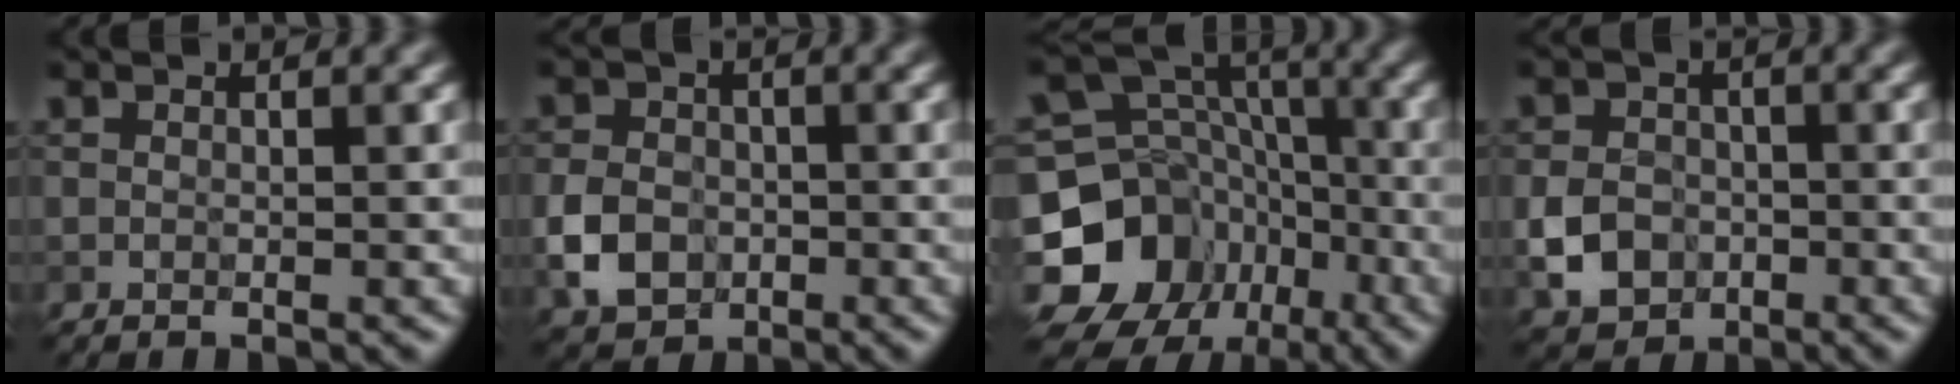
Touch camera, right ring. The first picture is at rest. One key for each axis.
{"total": 4.0, "fx": -1.2, "fy": 3.3, "fz": 2.0, "tx": -0.040, "ty": -0.001, "tz": -0.028}
{"total": 12.7, "fx": -5.9, "fy": 10.3, "fz": 4.6, "tx": -0.105, "ty": 0.016, "tz": -0.106}
{"total": 4.0, "fx": -1.2, "fy": 3.3, "fz": 1.8, "tx": -0.033, "ty": -0.001, "tz": -0.027}